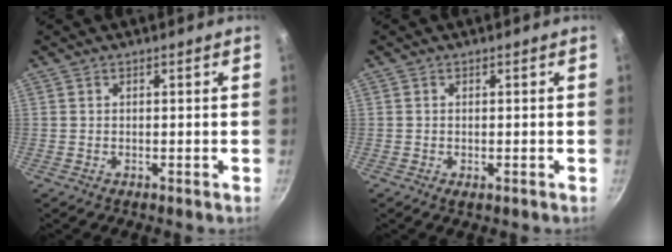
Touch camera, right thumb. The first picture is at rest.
{"total": 1.1, "force": [-0.3, 0.4, 0.9], "torque": [-0.016, -0.003, -0.006]}